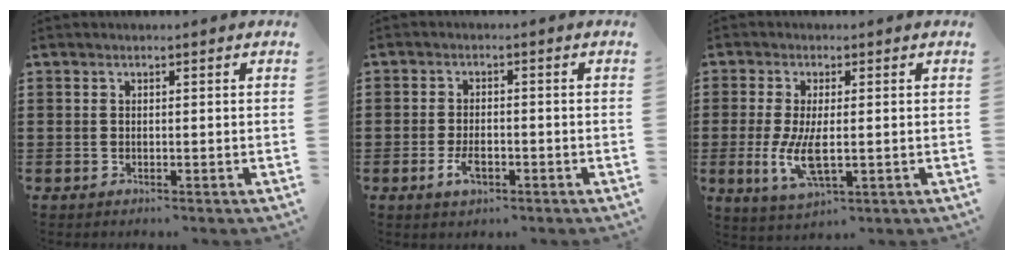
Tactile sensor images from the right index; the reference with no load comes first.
{"total": 3.4, "force": [-1.5, 1.6, 2.6], "torque": [-0.059, -0.003, -0.030]}
{"total": 6.9, "force": [-0.6, 2.7, 6.4], "torque": [-0.143, -0.011, -0.014]}